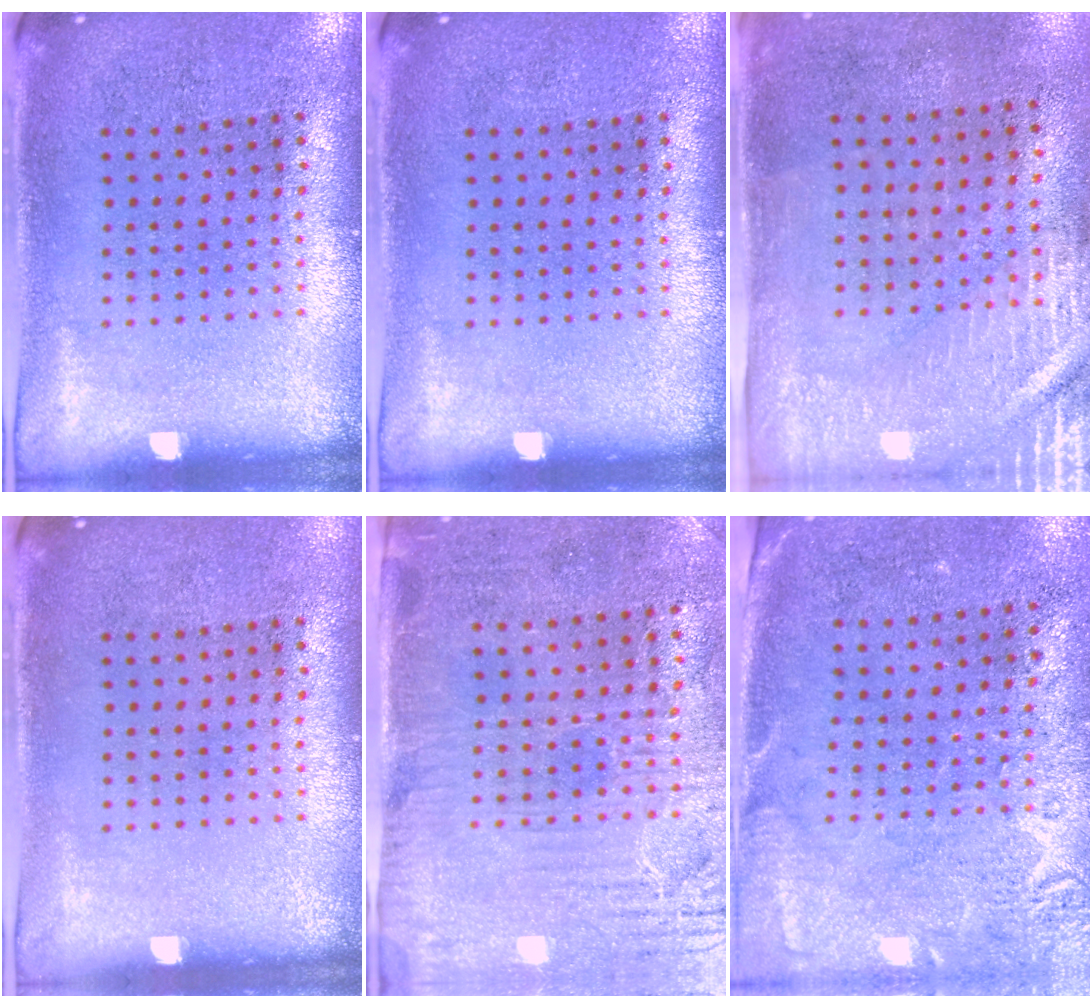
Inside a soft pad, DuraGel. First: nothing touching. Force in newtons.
{"total": 0.0}
{"total": 2.9, "press": 2.5, "slide": 1.5}
{"total": 0.0}
{"total": 3.3, "press": 2.8, "slide": 1.7}
{"total": 2.7, "press": 2.3, "slide": 1.5}